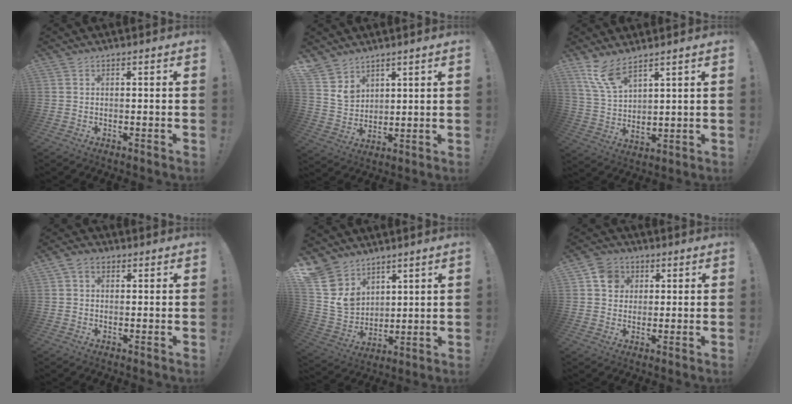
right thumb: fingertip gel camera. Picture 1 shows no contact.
{"total": 7.7, "force": [5.6, 5.2, 0.6], "torque": [-0.015, -0.049, 0.113]}
{"total": 9.8, "force": [7.4, 3.1, 5.7], "torque": [-0.118, -0.035, 0.142]}
{"total": 3.5, "force": [1.2, 2.5, 2.1], "torque": [-0.037, 0.000, 0.022]}
{"total": 11.8, "force": [6.6, 9.3, 2.7], "torque": [-0.060, -0.059, 0.138]}
{"total": 7.4, "force": [2.2, 6.7, 2.4], "torque": [-0.032, 0.000, 0.044]}